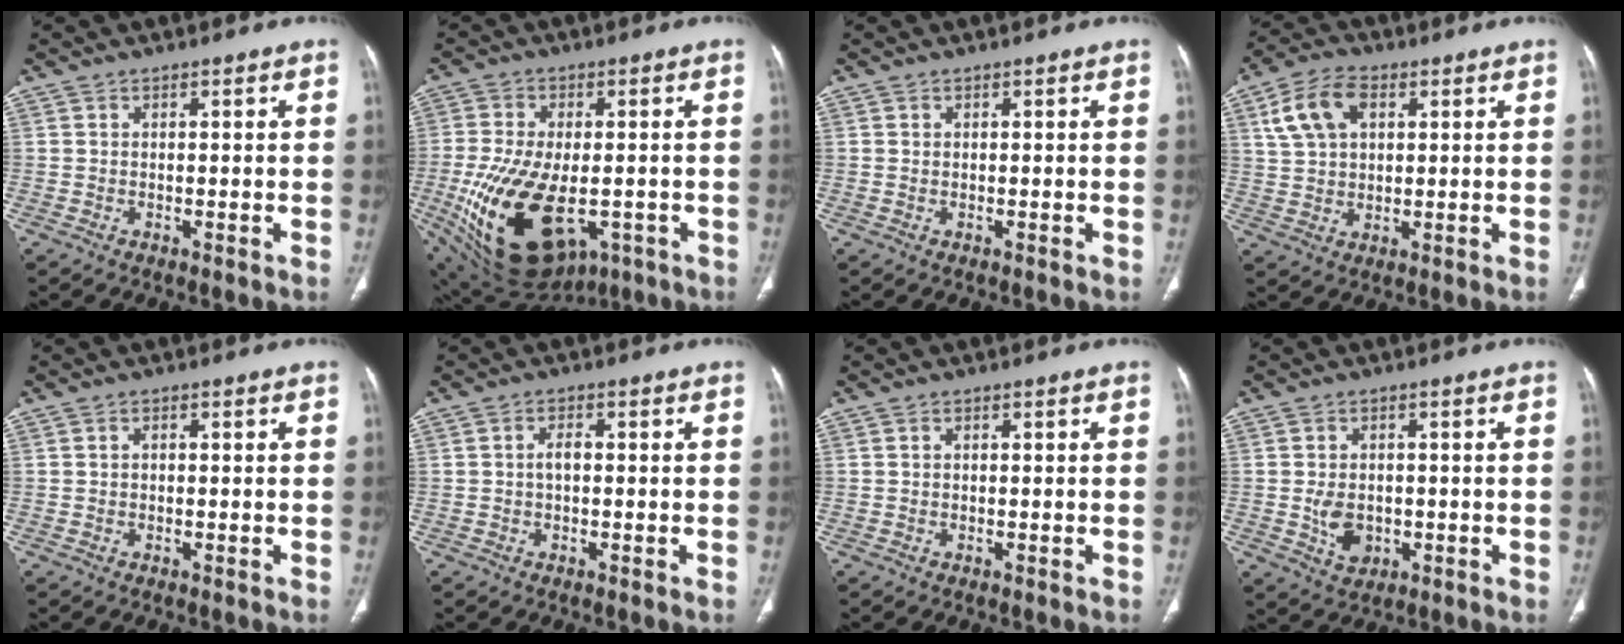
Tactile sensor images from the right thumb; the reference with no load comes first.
{"total": 21.6, "force": [-5.9, 12.1, 16.8], "torque": [-0.347, -0.016, -0.072]}
{"total": 0.0}
{"total": 9.7, "force": [3.5, 6.1, 6.6], "torque": [-0.122, 0.006, 0.065]}
{"total": 0.8, "force": [0.0, 0.6, 0.5], "torque": [-0.008, 0.004, -0.001]}
{"total": 2.0, "force": [-0.1, 1.1, 1.6], "torque": [-0.028, 0.007, -0.004]}
{"total": 0.0}
{"total": 5.2, "force": [-0.7, 3.9, 3.4], "torque": [-0.048, -0.003, -0.004]}